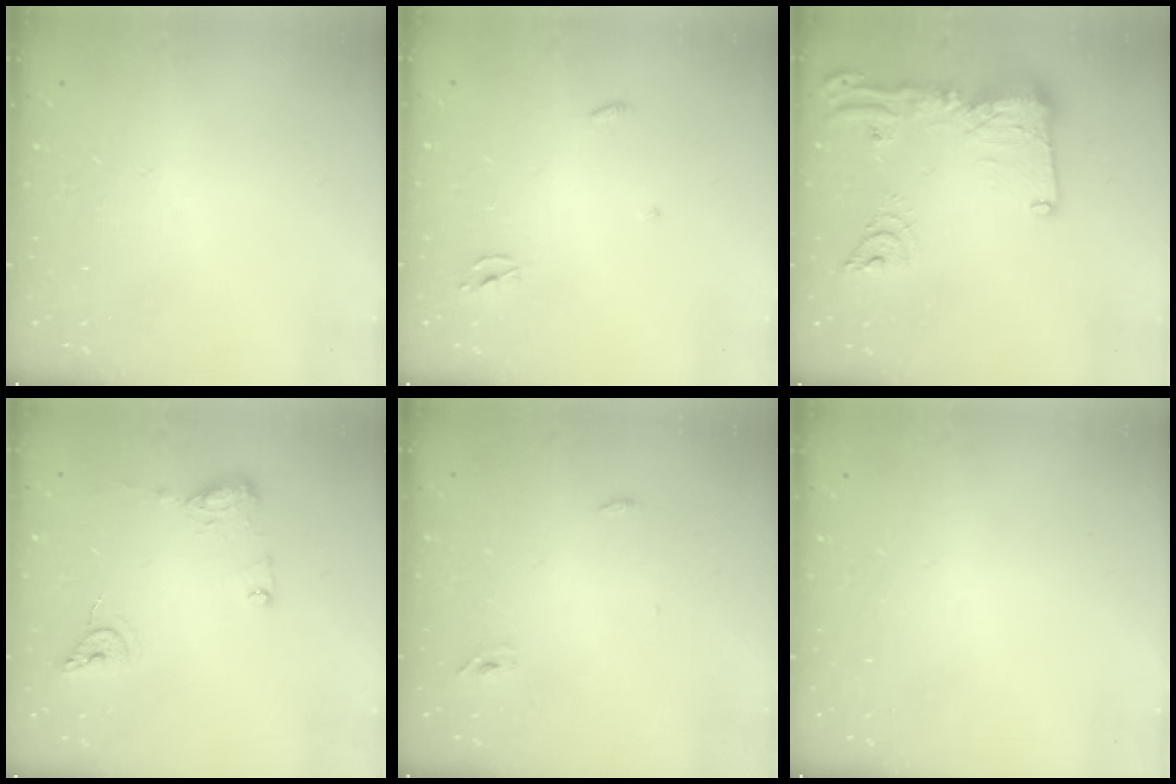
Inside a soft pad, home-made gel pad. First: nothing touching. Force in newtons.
{"total": 2.3, "press": 2.3, "slide": 0.1}
{"total": 18.5, "press": 18.4, "slide": 1.7}
{"total": 10.4, "press": 10.3, "slide": 0.9}
{"total": 2.9, "press": 2.7, "slide": 1.0}
{"total": 0.0}